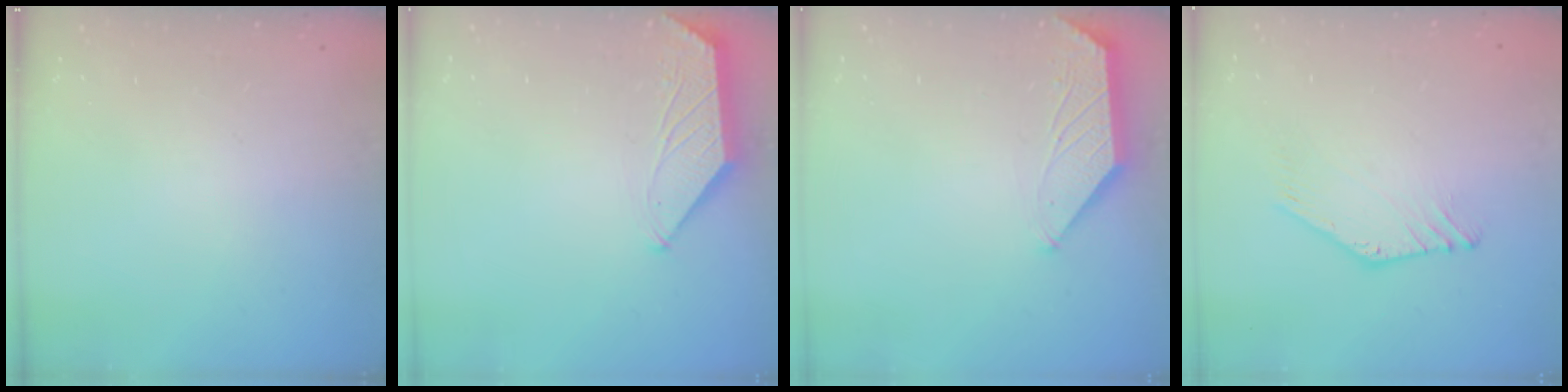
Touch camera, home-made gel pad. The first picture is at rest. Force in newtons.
{"total": 0.5, "press": 0.5, "slide": 0.2}
{"total": 1.0, "press": 0.9, "slide": 0.2}
{"total": 2.2, "press": 2.2, "slide": 0.1}